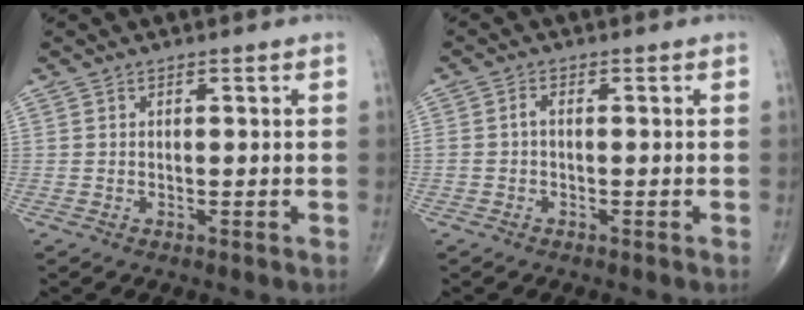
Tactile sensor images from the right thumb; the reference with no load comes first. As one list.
[{"total": 1.3, "force": [-0.2, 0.7, 1.1], "torque": [-0.020, 0.003, -0.006]}]